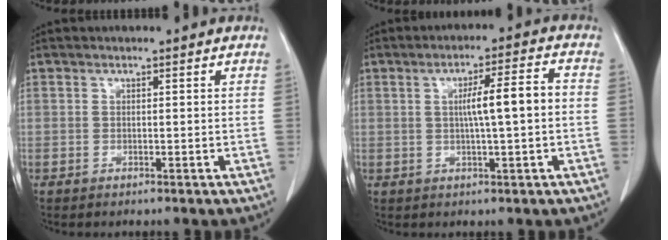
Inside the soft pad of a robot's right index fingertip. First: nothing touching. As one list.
[{"total": 6.6, "force": [0.0, 0.3, 6.6], "torque": [-0.106, 0.012, 0.001]}]